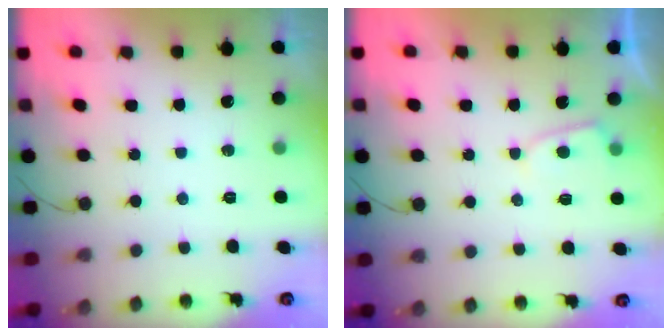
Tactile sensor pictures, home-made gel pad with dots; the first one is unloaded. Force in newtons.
{"total": 2.8, "press": 2.8, "slide": 0.3}